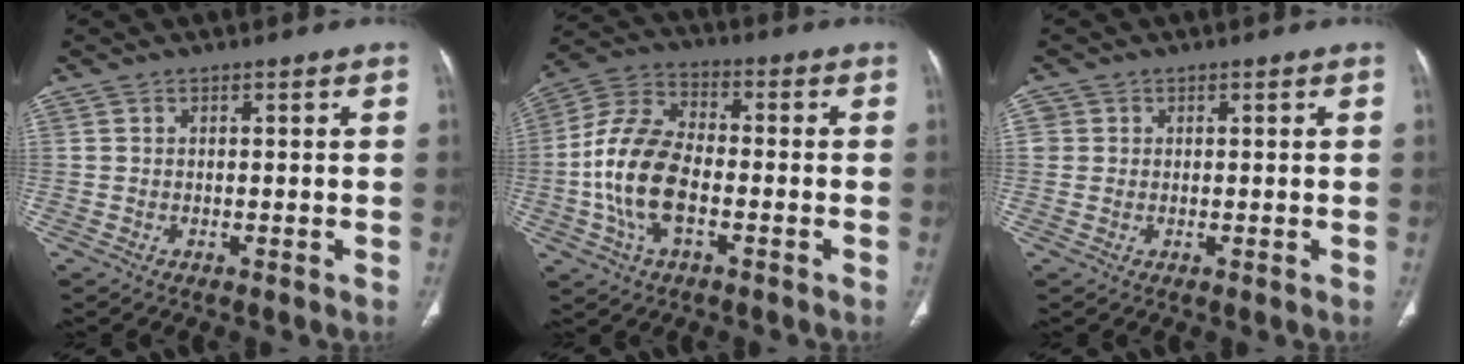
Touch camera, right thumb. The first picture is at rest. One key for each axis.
{"total": 13.9, "fx": -3.0, "fy": 7.8, "fz": 11.1, "tx": -0.223, "ty": 0.028, "tz": -0.060}
{"total": 1.5, "fx": 0.3, "fy": 1.4, "fz": 0.1, "tx": 0.009, "ty": 0.003, "tz": 0.003}